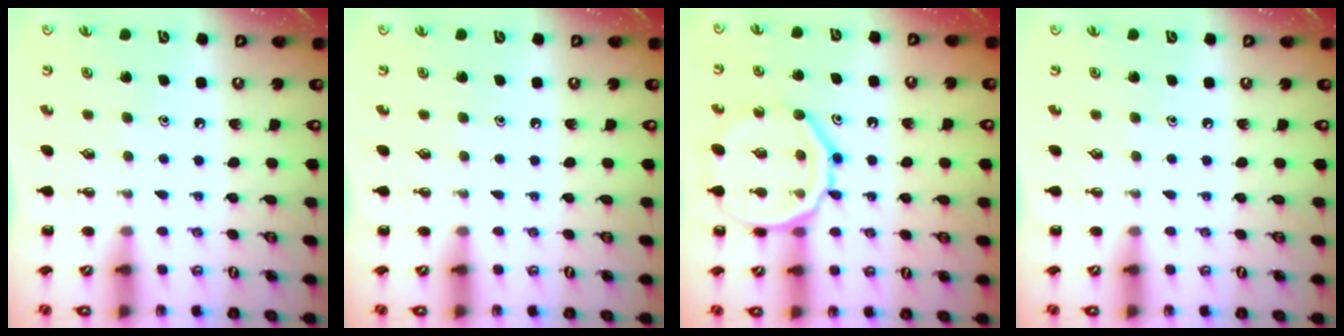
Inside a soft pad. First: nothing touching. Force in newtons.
{"total": 0.0}
{"total": 16.1, "press": 16.0, "slide": 1.4}
{"total": 0.0}